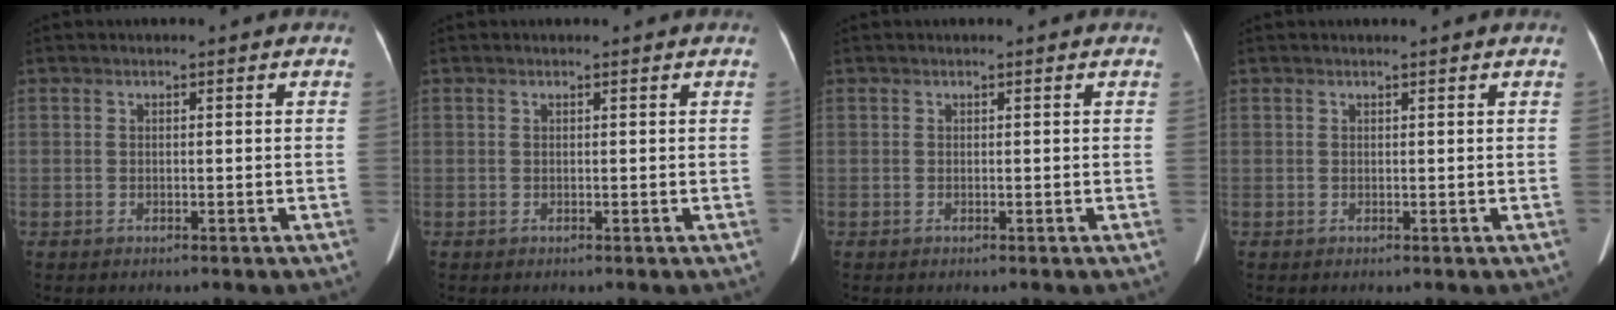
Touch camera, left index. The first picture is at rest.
{"total": 0.6, "force": [0.6, 0.0, 0.2], "torque": [-0.004, 0.001, 0.008]}
{"total": 0.0}
{"total": 1.0, "force": [0.9, -0.1, 0.3], "torque": [-0.010, 0.006, 0.016]}